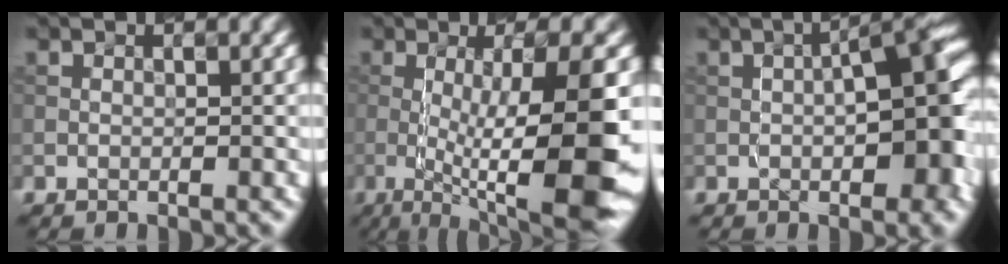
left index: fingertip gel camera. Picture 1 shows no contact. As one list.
[{"total": 13.3, "force": [-2.1, 2.8, 12.8], "torque": [-0.182, 0.002, -0.024]}, {"total": 9.2, "force": [-0.3, 3.3, 8.6], "torque": [-0.100, 0.016, -0.005]}]